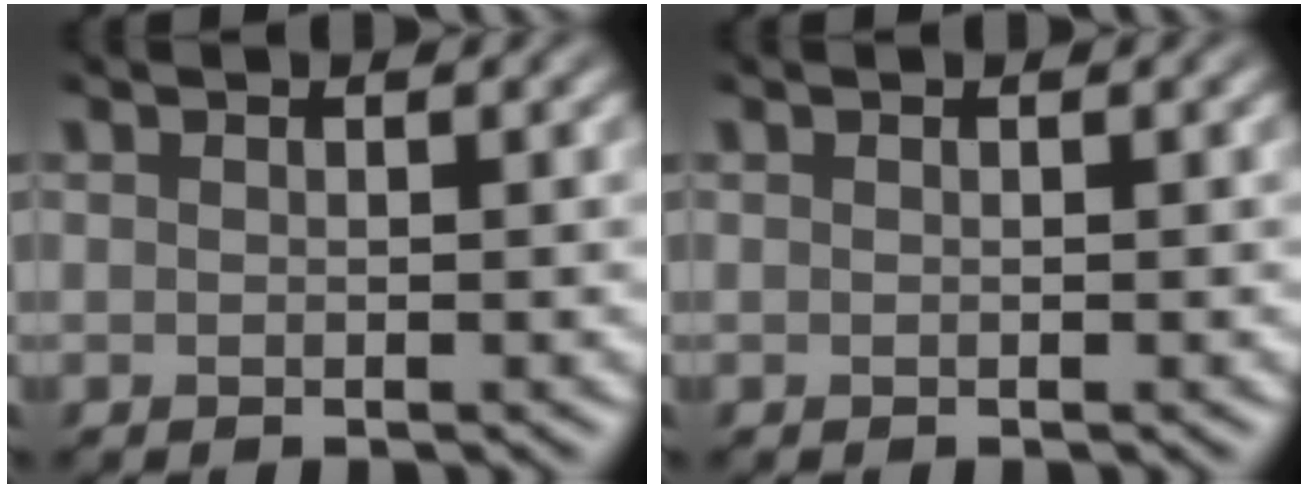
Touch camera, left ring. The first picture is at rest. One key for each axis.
{"total": 0.0}